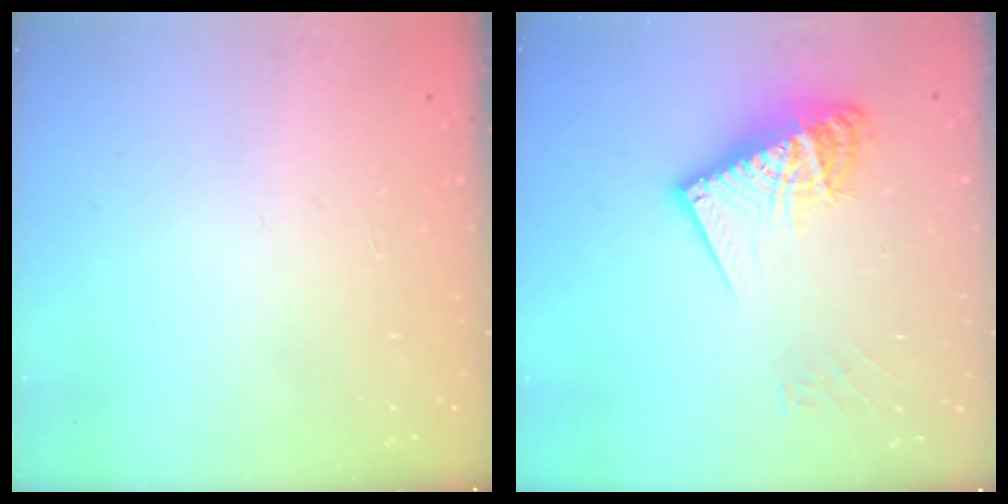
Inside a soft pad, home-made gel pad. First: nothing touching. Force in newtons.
{"total": 14.7, "press": 14.6, "slide": 1.5}